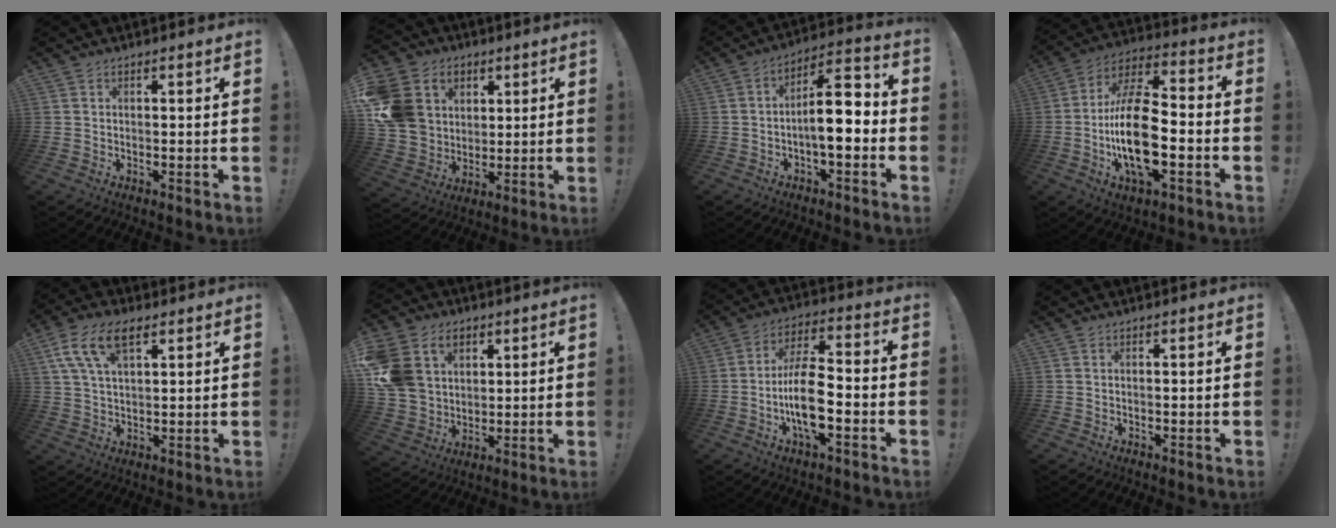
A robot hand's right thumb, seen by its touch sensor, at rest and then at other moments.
{"total": 16.1, "force": [4.2, 14.0, 6.8], "torque": [-0.126, -0.008, 0.098]}
{"total": 11.7, "force": [-2.5, 4.3, 10.6], "torque": [-0.163, 0.013, -0.046]}
{"total": 20.6, "force": [-4.7, 9.4, 17.7], "torque": [-0.345, 0.014, -0.082]}
{"total": 11.6, "force": [5.6, 5.9, 8.3], "torque": [-0.157, -0.005, 0.106]}
{"total": 16.4, "force": [5.7, 13.1, 8.0], "torque": [-0.148, -0.018, 0.117]}
{"total": 14.5, "force": [-4.3, 6.0, 12.5], "torque": [-0.235, 0.010, -0.077]}
{"total": 0.0}